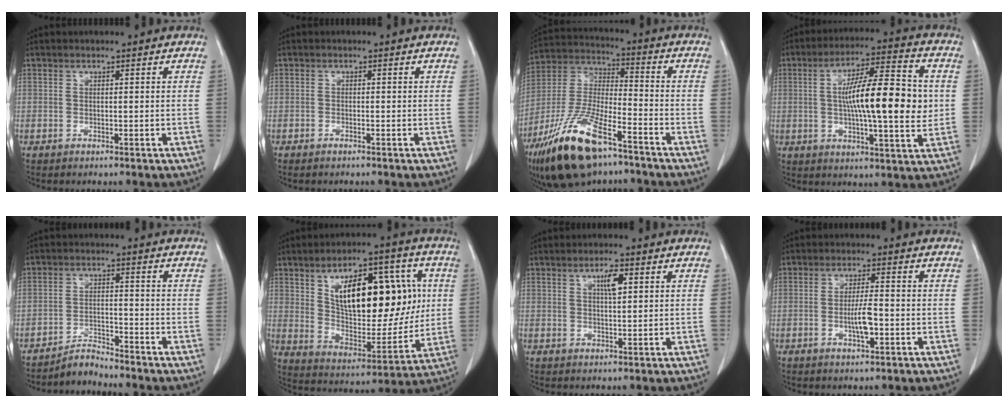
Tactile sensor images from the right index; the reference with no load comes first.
{"total": 0.7, "force": [-0.6, 0.2, 0.3], "torque": [-0.010, -0.001, -0.008]}
{"total": 18.6, "force": [-12.0, 5.4, 13.1], "torque": [-0.291, -0.022, -0.222]}
{"total": 15.7, "force": [0.8, 2.6, 15.4], "torque": [-0.253, 0.013, 0.007]}
{"total": 3.4, "force": [-3.4, 0.0, -0.2], "torque": [0.007, -0.010, -0.061]}
{"total": 21.2, "force": [5.1, 9.4, 18.4], "torque": [-0.290, 0.021, 0.087]}
{"total": 3.3, "force": [1.3, 0.7, 3.0], "torque": [-0.052, 0.001, 0.022]}
{"total": 4.4, "force": [-1.2, 0.8, 4.2], "torque": [-0.079, -0.002, -0.019]}